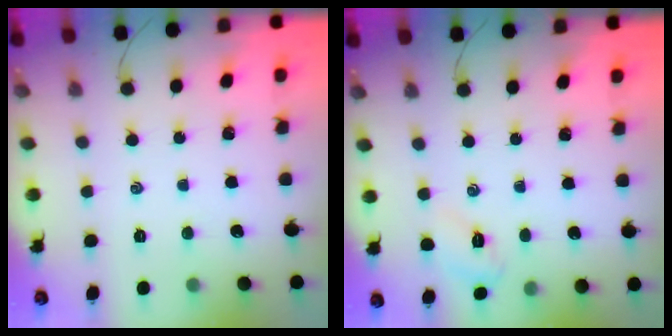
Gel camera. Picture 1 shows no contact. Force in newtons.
{"total": 3.4, "press": 3.3, "slide": 1.0}